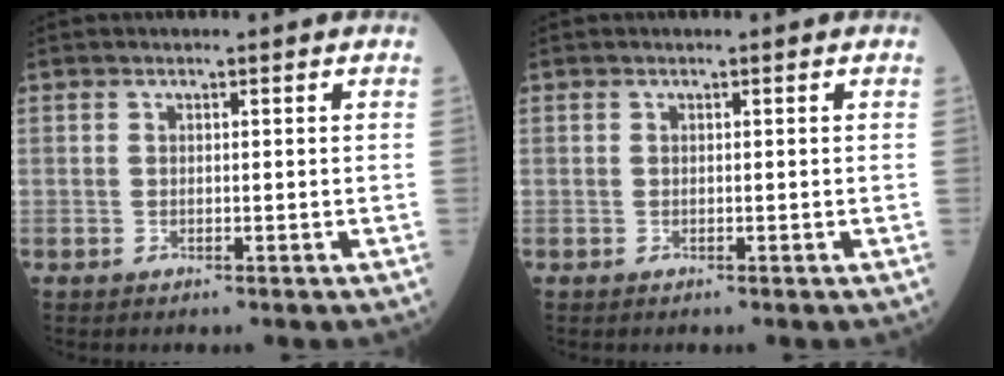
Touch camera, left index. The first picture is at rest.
{"total": 0.0}